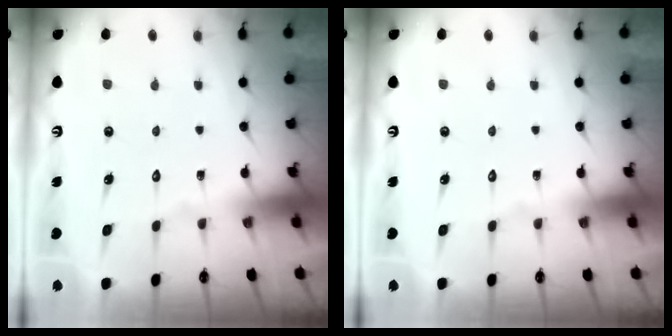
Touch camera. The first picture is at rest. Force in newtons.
{"total": 0.0}